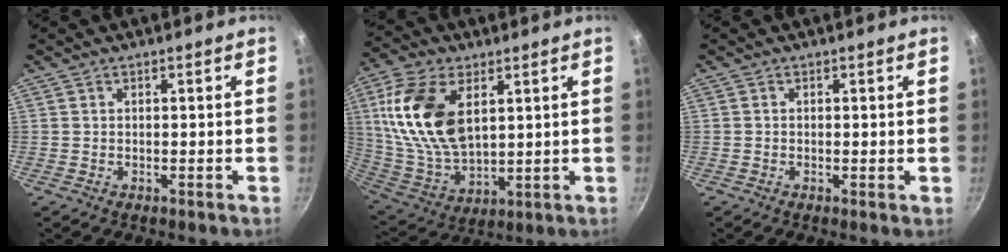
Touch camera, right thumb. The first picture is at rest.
{"total": 19.1, "force": [5.5, 11.0, 14.6], "torque": [-0.275, -0.018, 0.118]}
{"total": 0.5, "force": [-0.1, 0.2, 0.5], "torque": [-0.008, -0.001, -0.003]}